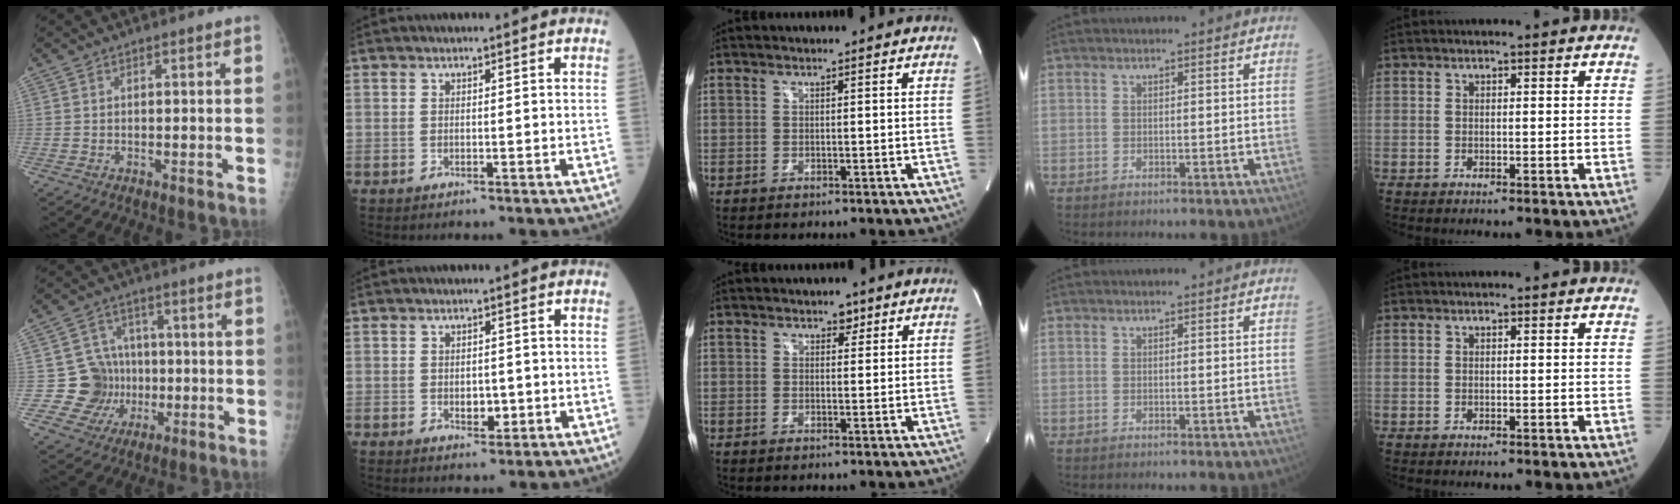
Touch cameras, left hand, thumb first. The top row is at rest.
{"thumb": {"total": 9.6, "force": [-0.8, 9.3, 2.0], "torque": [0.022, 0.022, -0.009]}, "index": {"total": 2.3, "force": [-0.5, 1.5, 1.7], "torque": [-0.025, 0.001, -0.004]}, "middle": {"total": 1.5, "force": [1.0, 1.0, 0.6], "torque": [-0.007, 0.003, 0.013]}}